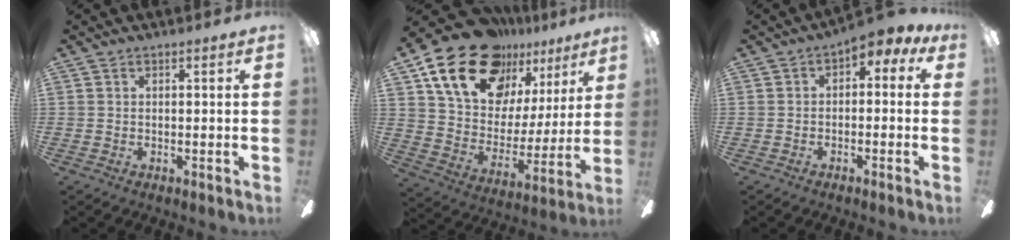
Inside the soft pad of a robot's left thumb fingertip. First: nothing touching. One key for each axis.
{"total": 23.1, "fx": 15.7, "fy": 13.3, "fz": 10.6, "tx": -0.185, "ty": -0.095, "tz": 0.293}
{"total": 5.1, "fx": 2.2, "fy": 2.7, "fz": 3.7, "tx": -0.054, "ty": -0.010, "tz": 0.031}